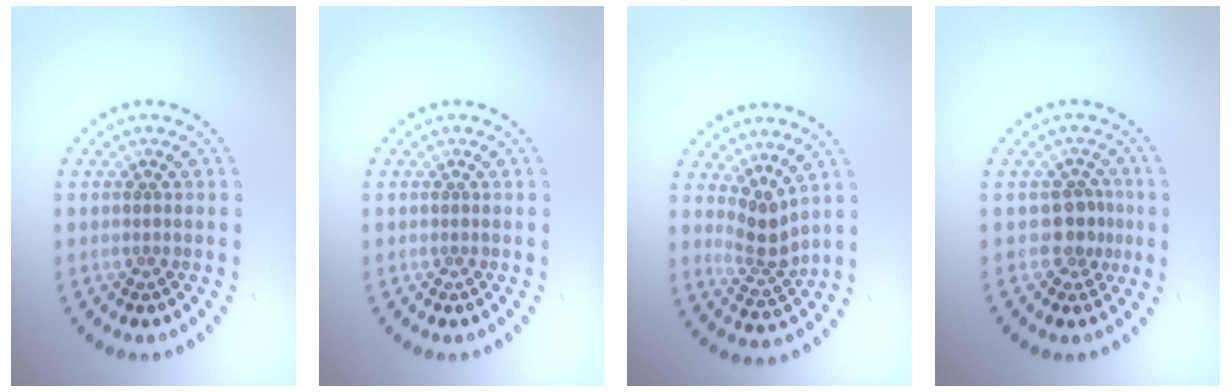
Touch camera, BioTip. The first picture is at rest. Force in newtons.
{"total": 0.0}
{"total": 2.7, "press": 1.9, "slide": 1.9}
{"total": 2.4, "press": 1.9, "slide": 1.5}